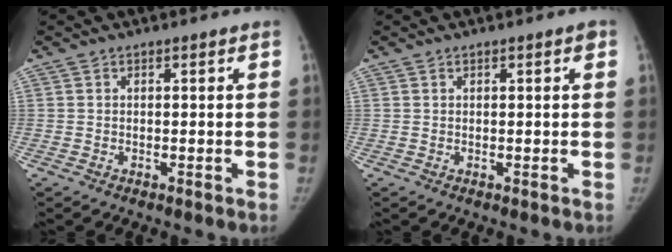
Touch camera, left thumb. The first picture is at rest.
{"total": 0.7, "force": [0.2, 0.2, 0.6], "torque": [-0.007, 0.006, 0.003]}